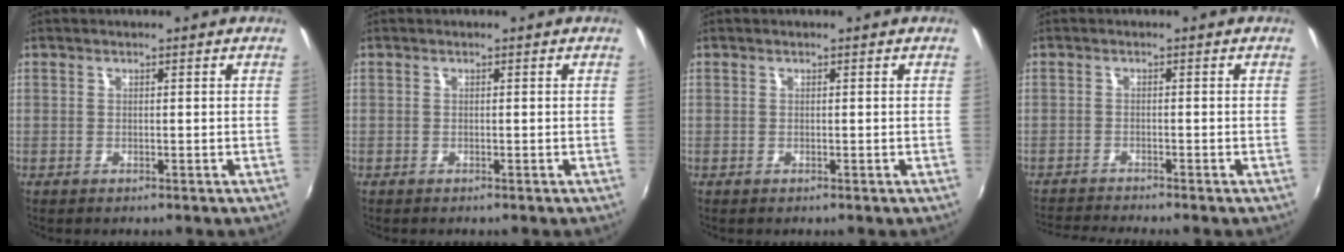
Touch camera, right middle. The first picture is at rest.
{"total": 0.0}
{"total": 0.0}
{"total": 4.6, "force": [-4.4, -1.1, 1.0], "torque": [-0.038, -0.015, -0.081]}